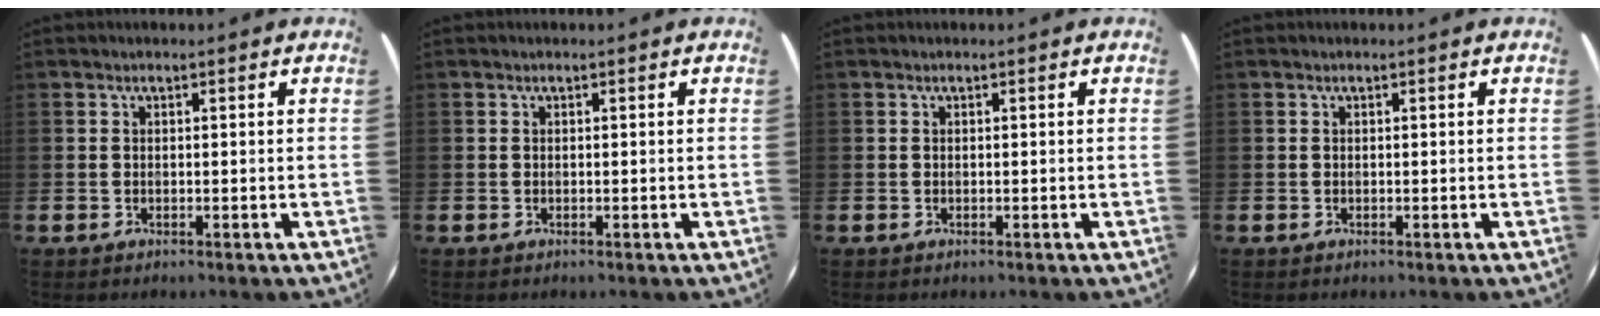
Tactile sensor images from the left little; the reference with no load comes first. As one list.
[{"total": 0.0}, {"total": 0.0}, {"total": 0.0}]